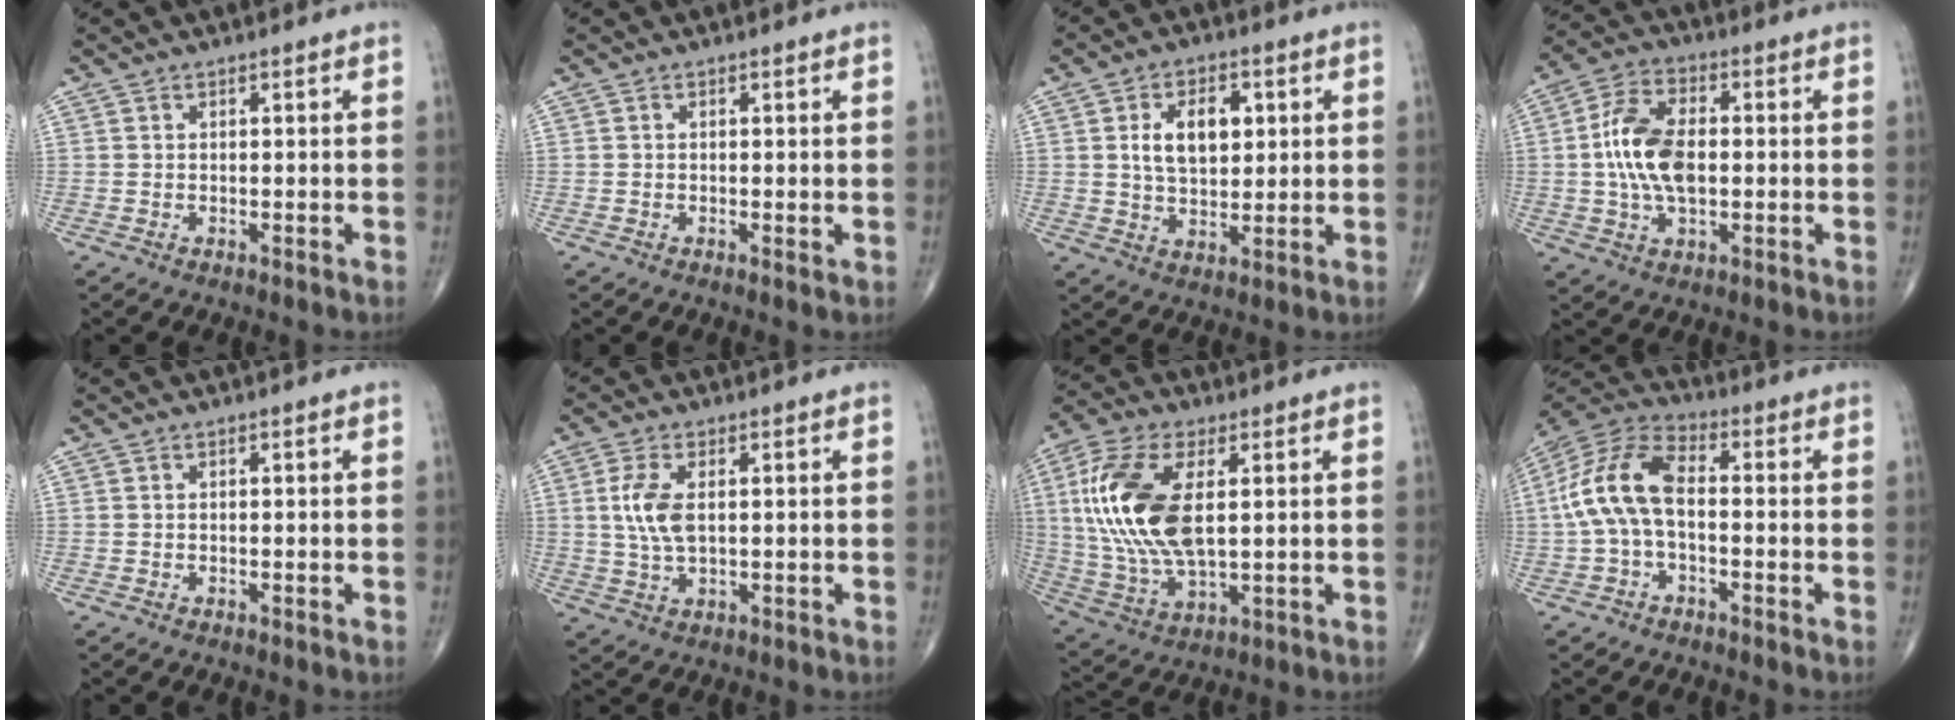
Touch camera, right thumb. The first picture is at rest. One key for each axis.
{"total": 0.6, "fx": 0.0, "fy": 0.2, "fz": 0.6, "tx": -0.014, "ty": -0.004, "tz": -0.001}
{"total": 9.5, "fx": 2.2, "fy": 5.8, "fz": 7.2, "tx": -0.100, "ty": -0.005, "tz": 0.041}
{"total": 12.2, "fx": 0.0, "fy": 6.8, "fz": 10.2, "tx": -0.195, "ty": 0.014, "tz": -0.002}
{"total": 0.0}
{"total": 6.5, "fx": 1.1, "fy": 3.2, "fz": 5.6, "tx": -0.128, "ty": -0.001, "tz": 0.022}
{"total": 18.6, "fx": 3.2, "fy": 9.1, "fz": 15.9, "tx": -0.340, "ty": -0.007, "tz": 0.065}
{"total": 12.6, "fx": -0.6, "fy": 6.7, "fz": 10.6, "tx": -0.223, "ty": 0.038, "tz": -0.021}